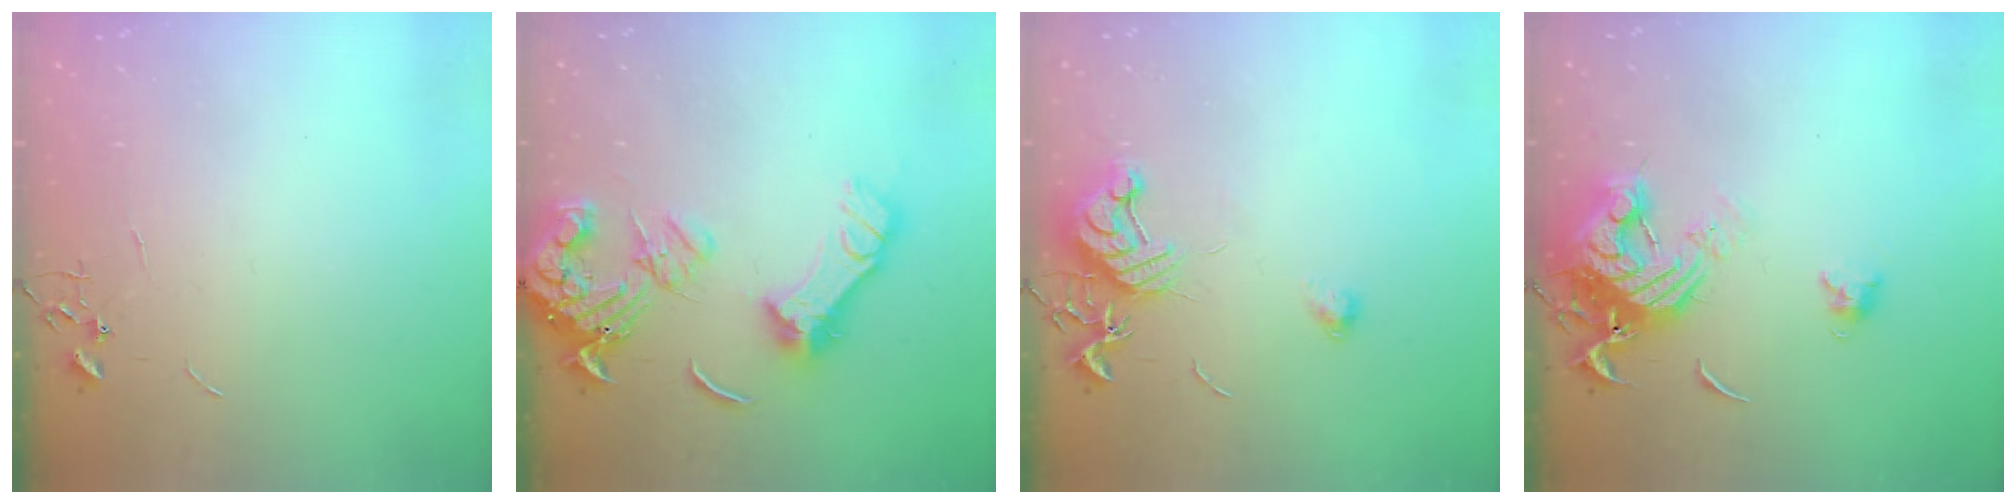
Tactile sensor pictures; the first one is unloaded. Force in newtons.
{"total": 16.5, "press": 16.3, "slide": 2.2}
{"total": 10.8, "press": 10.8, "slide": 0.7}
{"total": 14.5, "press": 14.4, "slide": 1.7}